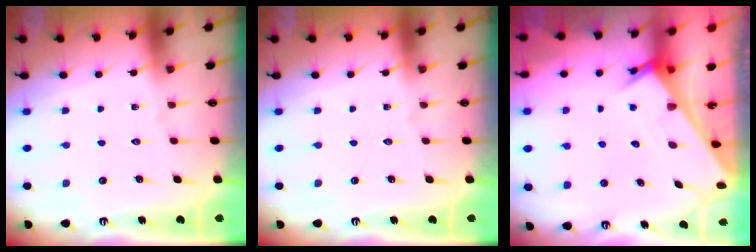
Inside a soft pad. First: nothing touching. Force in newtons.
{"total": 0.0}
{"total": 3.2, "press": 3.1, "slide": 0.3}